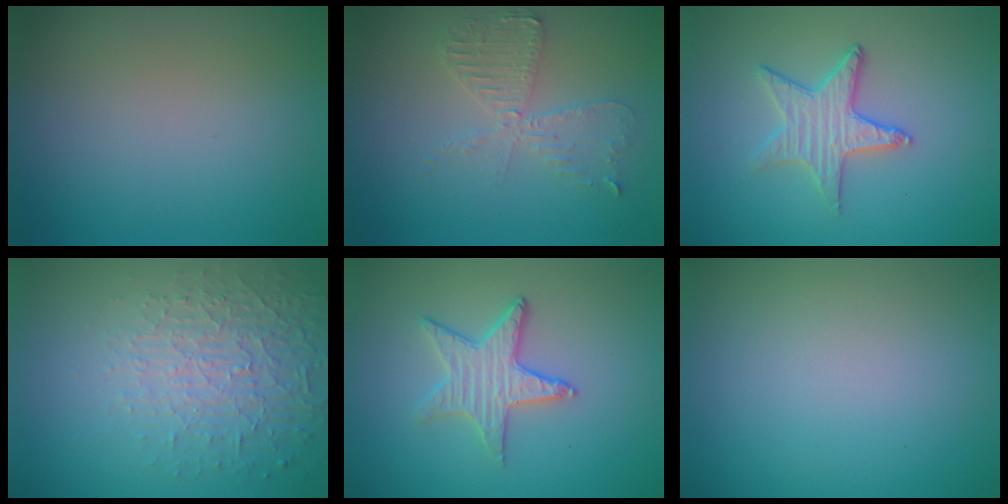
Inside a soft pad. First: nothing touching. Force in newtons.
{"total": 3.6, "press": 3.0, "slide": 1.9}
{"total": 3.0, "press": 2.9, "slide": 0.7}
{"total": 5.2, "press": 3.2, "slide": 4.1}
{"total": 3.0, "press": 2.9, "slide": 0.7}
{"total": 0.0}